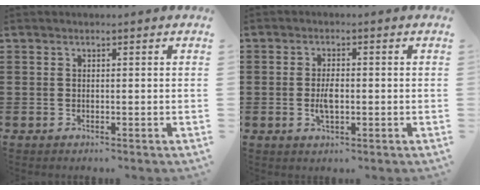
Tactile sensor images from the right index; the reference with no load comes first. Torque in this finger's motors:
{"motor_torque": [2.14, 0.00, 0.45, 0.13]}